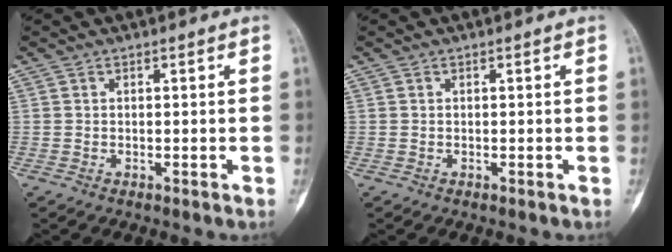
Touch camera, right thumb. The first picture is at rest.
{"total": 0.0}